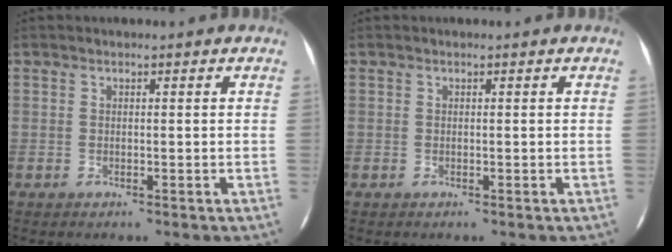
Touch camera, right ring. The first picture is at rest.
{"total": 0.0}